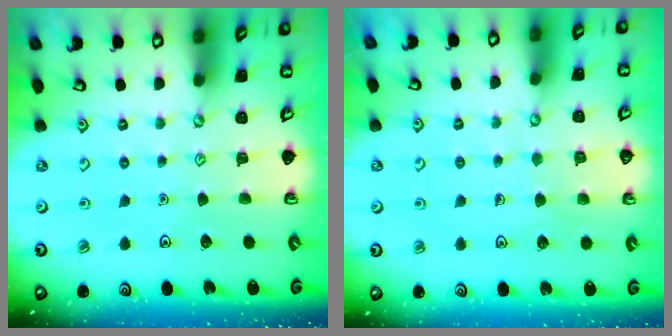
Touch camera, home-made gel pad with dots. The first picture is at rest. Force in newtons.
{"total": 4.8, "press": 4.8, "slide": 0.4}